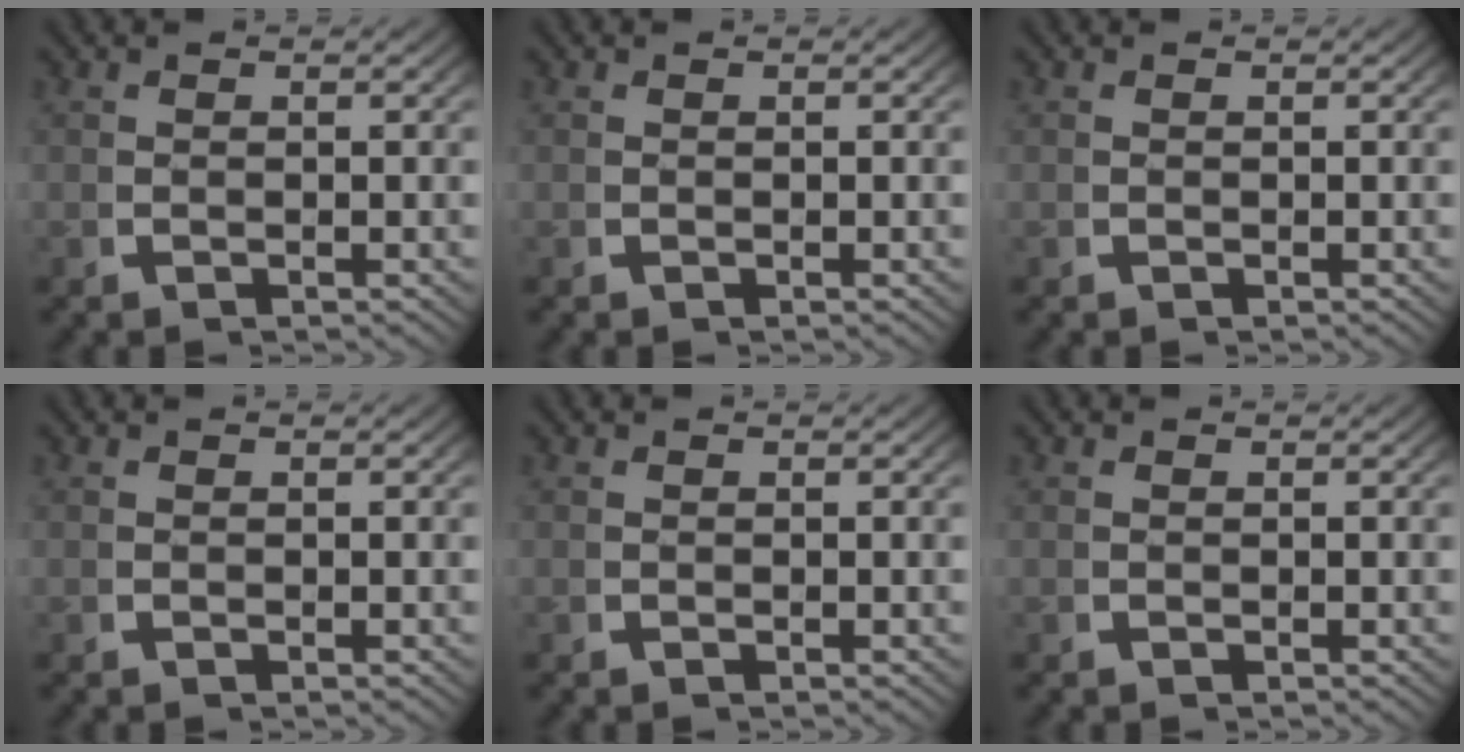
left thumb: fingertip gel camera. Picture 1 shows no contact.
{"total": 0.0}
{"total": 0.0}
{"total": 0.0}
{"total": 0.0}
{"total": 0.0}